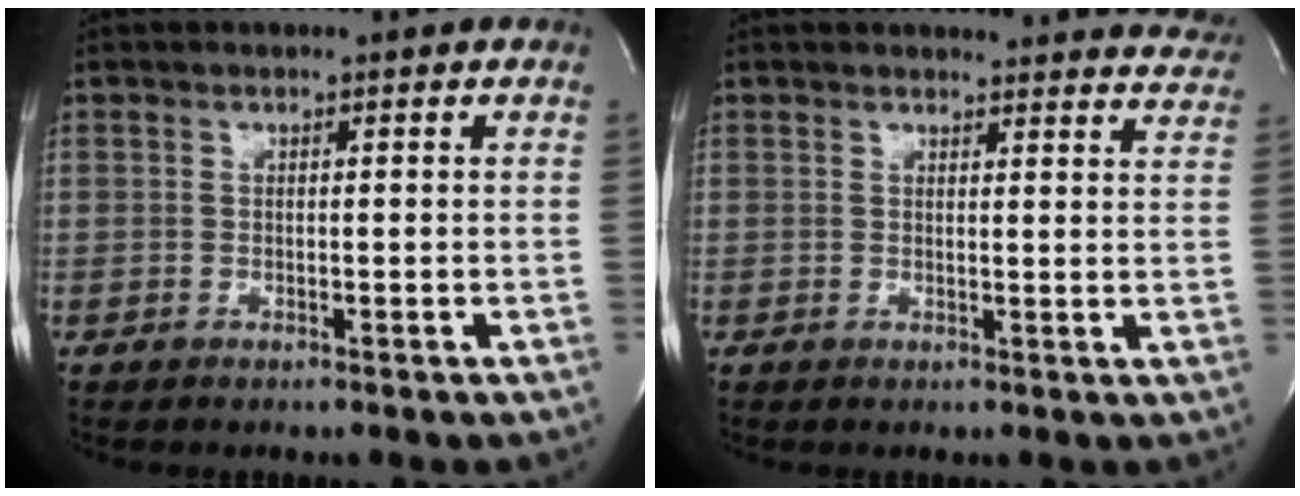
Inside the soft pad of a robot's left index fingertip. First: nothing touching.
{"total": 15.9, "force": [15.5, 3.1, 2.3], "torque": [-0.004, -0.050, 0.148]}